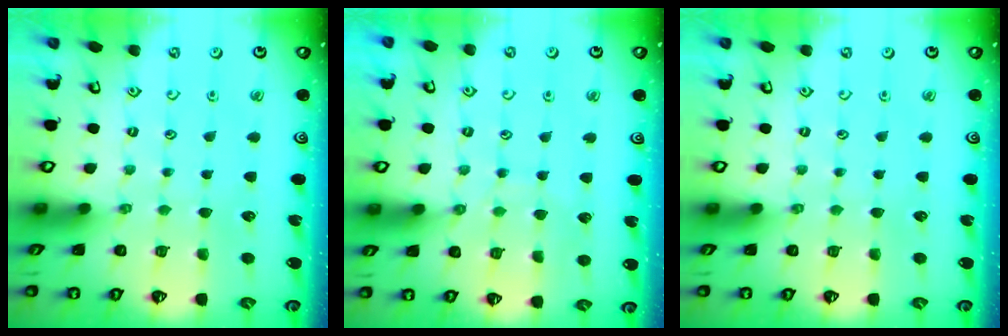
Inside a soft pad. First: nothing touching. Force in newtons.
{"total": 5.4, "press": 5.4, "slide": 0.5}
{"total": 0.0}